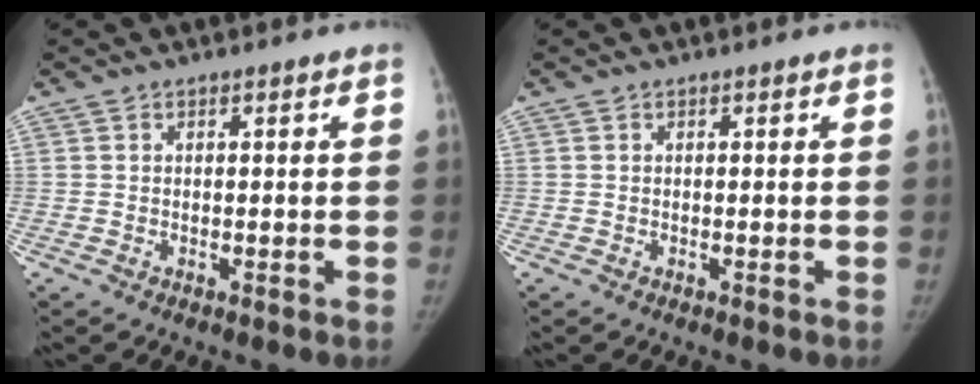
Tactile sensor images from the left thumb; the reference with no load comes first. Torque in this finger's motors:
{"motor_torque": [0.00, 0.00, 0.03, 0.01, 0.00]}